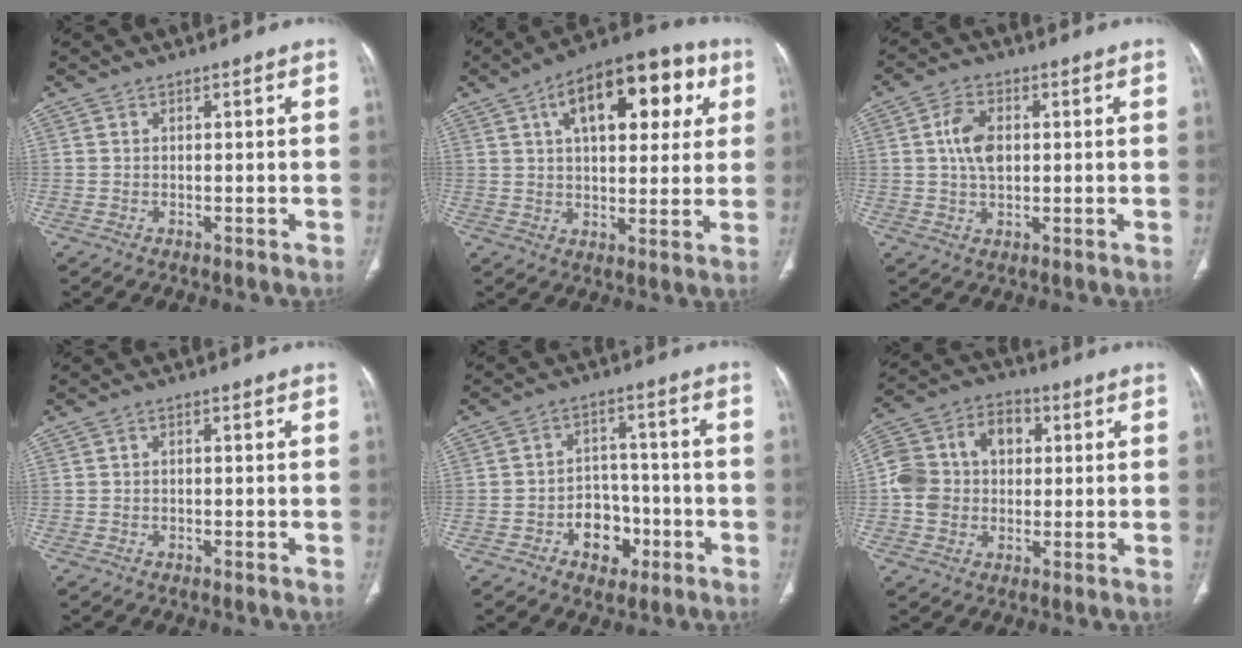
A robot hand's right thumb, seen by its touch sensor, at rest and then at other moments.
{"total": 19.7, "force": [7.1, 9.9, 15.4], "torque": [-0.182, 0.013, 0.101]}
{"total": 6.7, "force": [0.9, 4.1, 5.1], "torque": [-0.091, 0.003, 0.016]}
{"total": 0.6, "force": [-0.1, 0.5, 0.4], "torque": [-0.006, 0.002, -0.005]}
{"total": 8.4, "force": [-3.5, 6.3, 4.3], "torque": [-0.025, 0.036, -0.052]}
{"total": 13.5, "force": [1.2, 10.8, 8.0], "torque": [-0.132, 0.035, 0.015]}